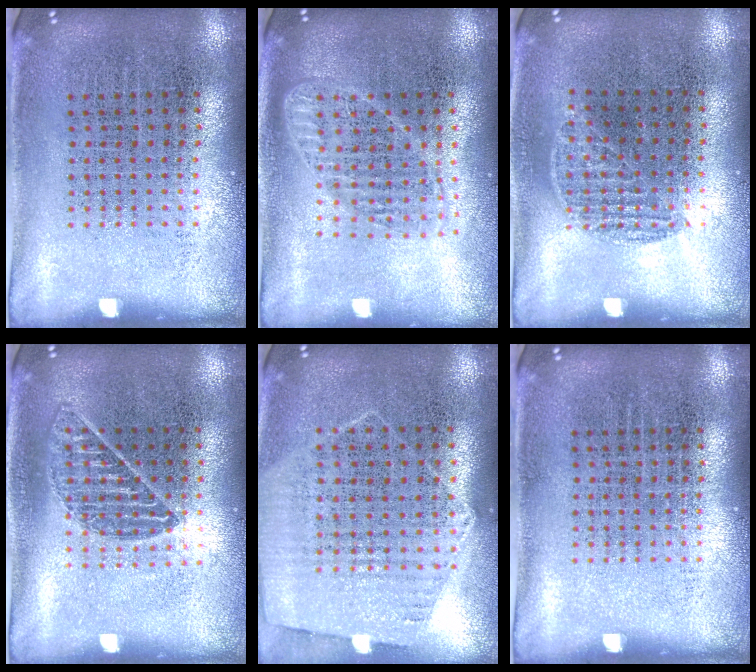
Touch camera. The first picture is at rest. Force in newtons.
{"total": 1.8, "press": 1.6, "slide": 0.9}
{"total": 0.7, "press": 0.6, "slide": 0.4}
{"total": 1.0, "press": 0.9, "slide": 0.4}
{"total": 1.2, "press": 1.1, "slide": 0.4}
{"total": 0.0}